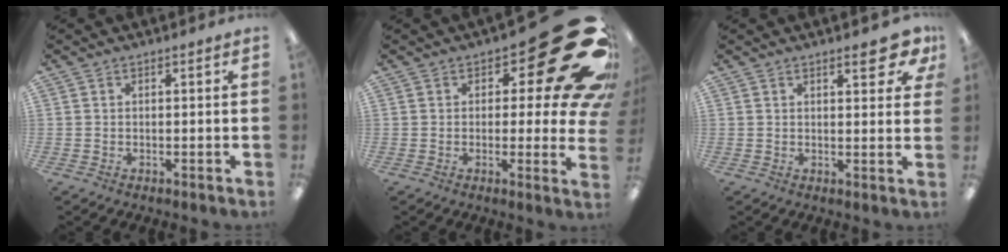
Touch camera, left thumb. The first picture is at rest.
{"total": 21.5, "force": [9.8, 7.9, 17.5], "torque": [-0.208, -0.064, 0.165]}
{"total": 6.0, "force": [3.9, 2.1, 4.1], "torque": [-0.041, -0.022, 0.059]}